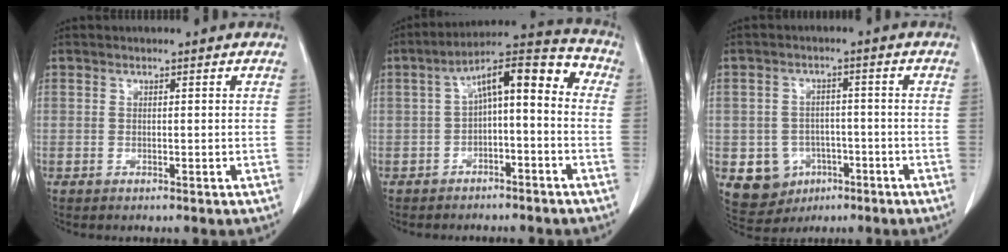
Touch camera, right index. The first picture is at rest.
{"total": 10.9, "force": [-0.2, 3.5, 10.3], "torque": [-0.156, 0.055, -0.004]}
{"total": 7.3, "force": [-2.7, 6.6, 1.8], "torque": [-0.033, 0.007, -0.027]}